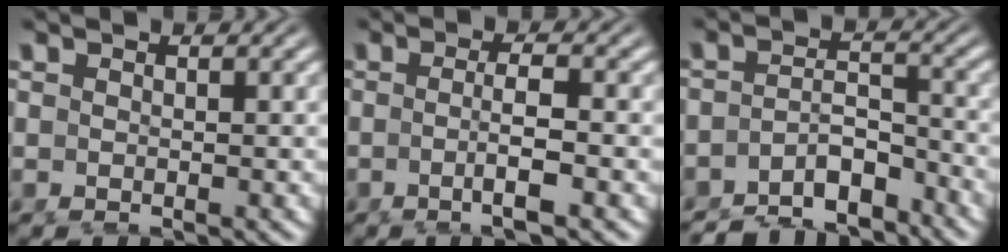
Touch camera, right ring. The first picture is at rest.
{"total": 3.0, "force": [-0.8, -0.7, 2.8], "torque": [-0.040, 0.003, -0.015]}
{"total": 6.8, "force": [-6.2, 2.0, 2.0], "torque": [-0.018, -0.017, -0.097]}